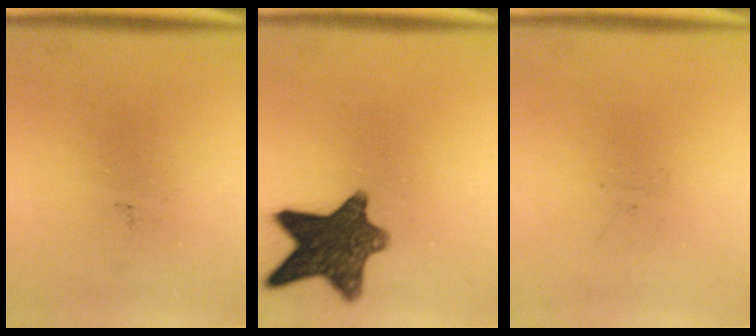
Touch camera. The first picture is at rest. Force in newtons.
{"total": 12.0}
{"total": 0.0}